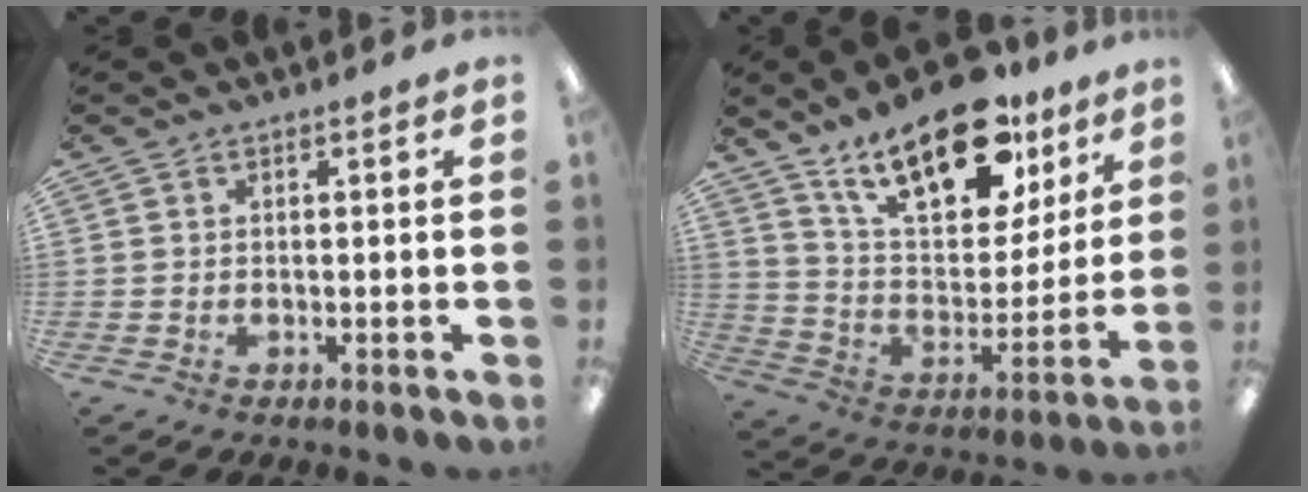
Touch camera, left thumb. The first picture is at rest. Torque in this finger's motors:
{"motor_torque": [0.52, 0.51, 1.32, -1.45, 0.15]}